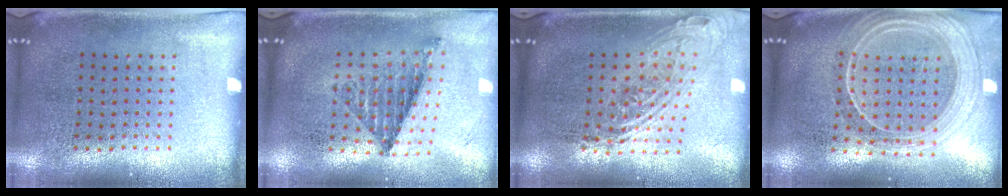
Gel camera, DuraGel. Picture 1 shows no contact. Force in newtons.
{"total": 0.9, "press": 0.8, "slide": 0.3}
{"total": 2.1, "press": 1.6, "slide": 1.4}
{"total": 2.2, "press": 1.9, "slide": 1.0}